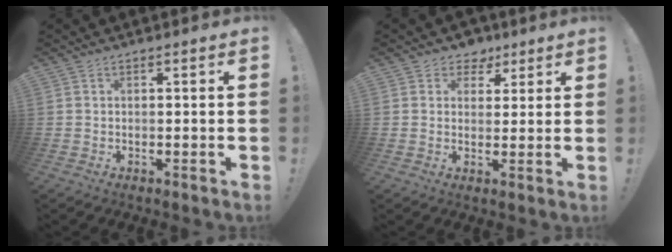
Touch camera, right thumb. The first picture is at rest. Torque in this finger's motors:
{"motor_torque": [-0.27, 0.42, 0.15, 0.13, 0.00]}